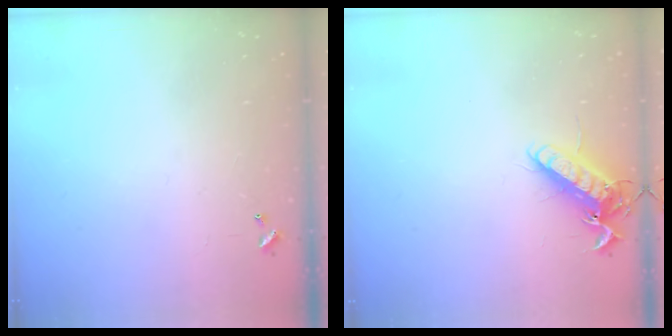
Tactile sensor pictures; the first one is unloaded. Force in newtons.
{"total": 12.9, "press": 12.8, "slide": 1.7}